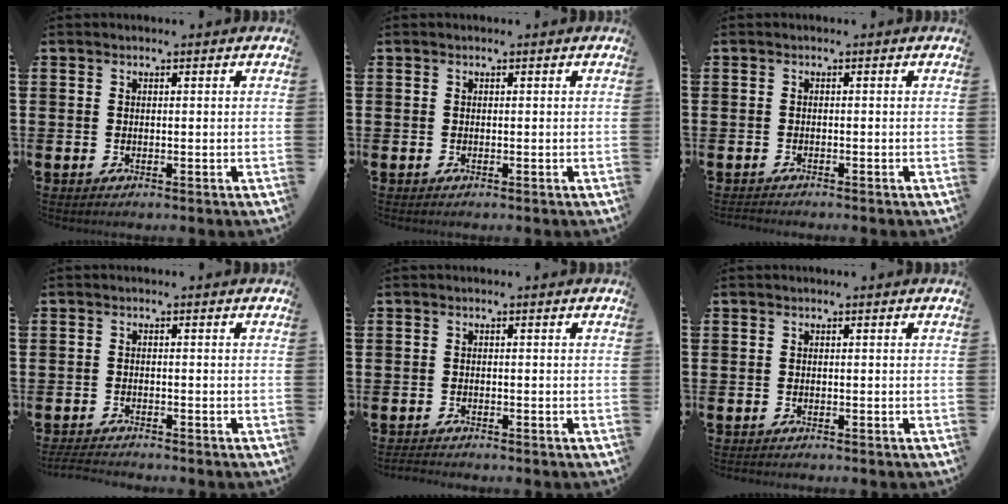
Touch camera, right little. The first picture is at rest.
{"total": 0.5, "force": [0.5, -0.1, -0.1], "torque": [0.003, 0.001, 0.010]}
{"total": 0.0}
{"total": 1.6, "force": [-1.6, 0.0, 0.3], "torque": [-0.007, 0.003, -0.032]}
{"total": 1.0, "force": [-0.9, 0.1, 0.2], "torque": [-0.006, 0.000, -0.019]}
{"total": 0.0}